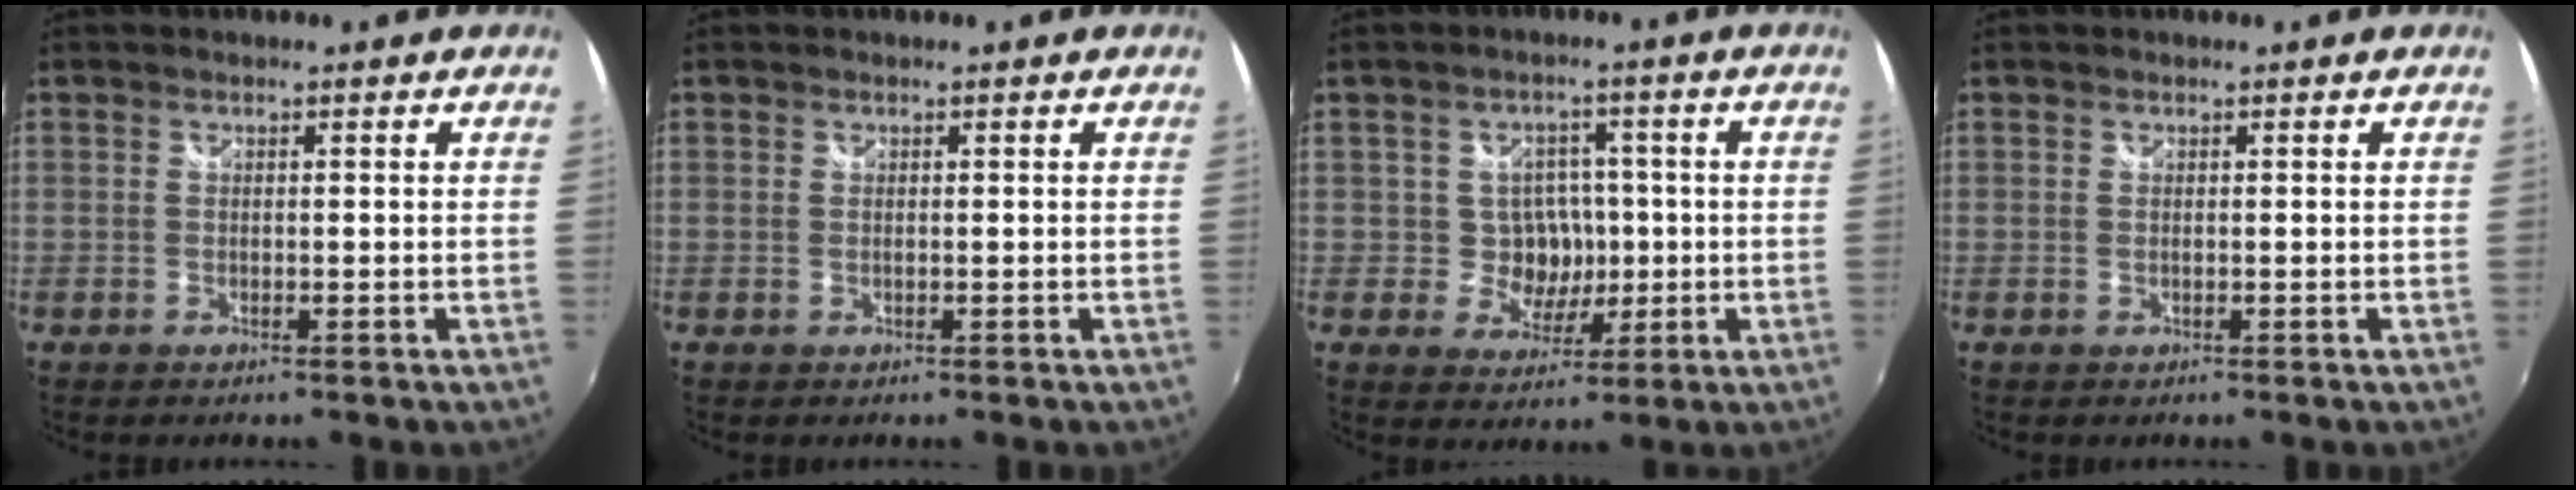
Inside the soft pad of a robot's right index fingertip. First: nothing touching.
{"total": 0.0}
{"total": 5.9, "force": [-0.5, 5.6, 1.6], "torque": [-0.035, 0.015, 0.000]}
{"total": 0.0}